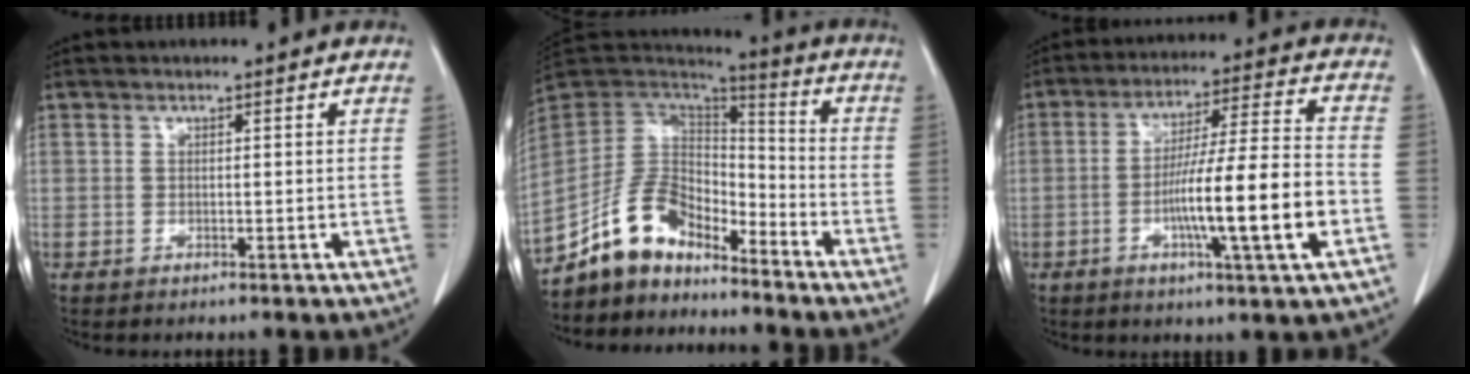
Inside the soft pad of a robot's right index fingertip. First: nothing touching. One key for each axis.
{"total": 11.4, "fx": -9.2, "fy": 5.2, "fz": 4.4, "tx": -0.089, "ty": 0.039, "tz": -0.176}
{"total": 14.5, "fx": -4.1, "fy": 0.0, "fz": 13.9, "tx": -0.238, "ty": 0.000, "tz": -0.069}